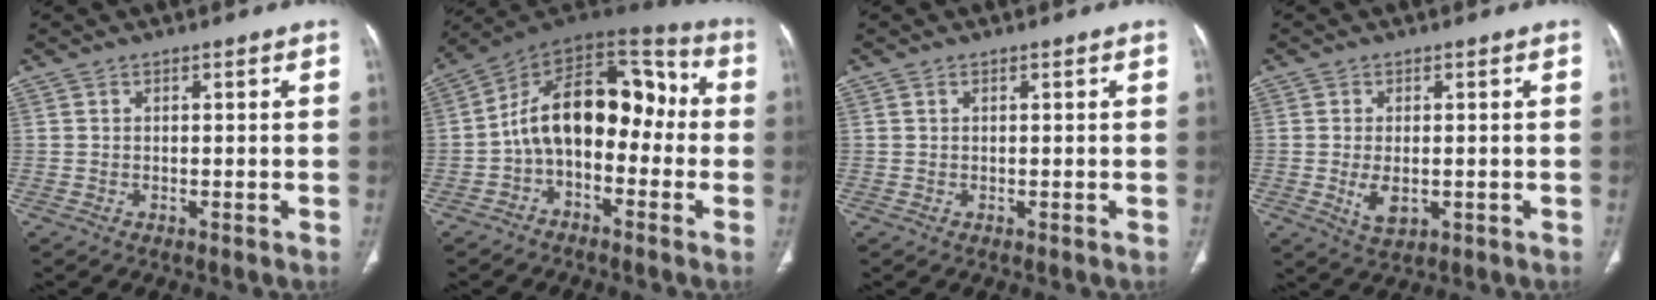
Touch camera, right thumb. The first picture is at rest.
{"total": 16.6, "force": [-1.8, 10.2, 13.0], "torque": [-0.173, 0.074, -0.043]}
{"total": 0.0}
{"total": 4.6, "force": [-0.7, 2.6, 3.7], "torque": [-0.067, -0.008, -0.004]}